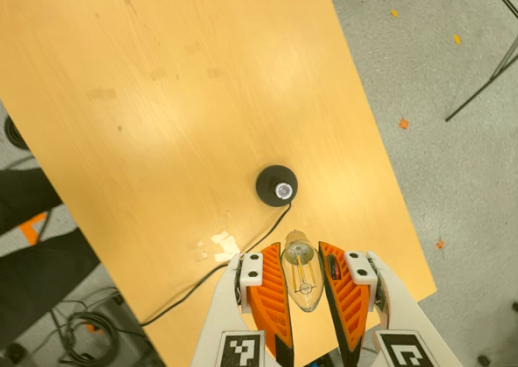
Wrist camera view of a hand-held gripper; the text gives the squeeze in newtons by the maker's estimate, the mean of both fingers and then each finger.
{"total": 14.6, "left": 16.0, "right": 13.1}